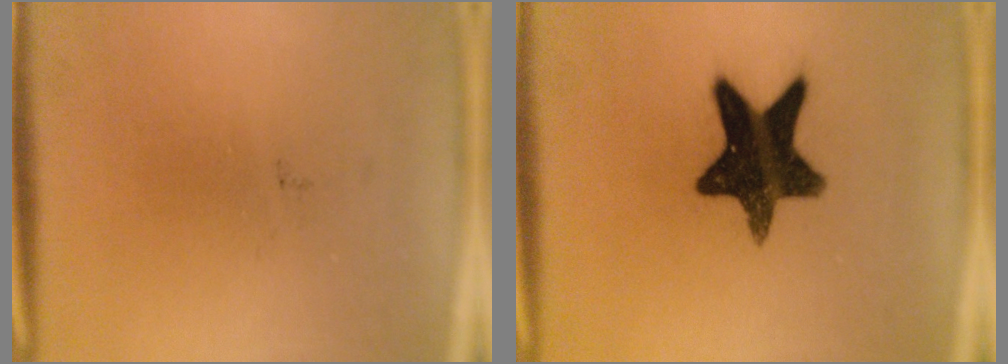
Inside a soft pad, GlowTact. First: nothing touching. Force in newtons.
{"total": 14.9}